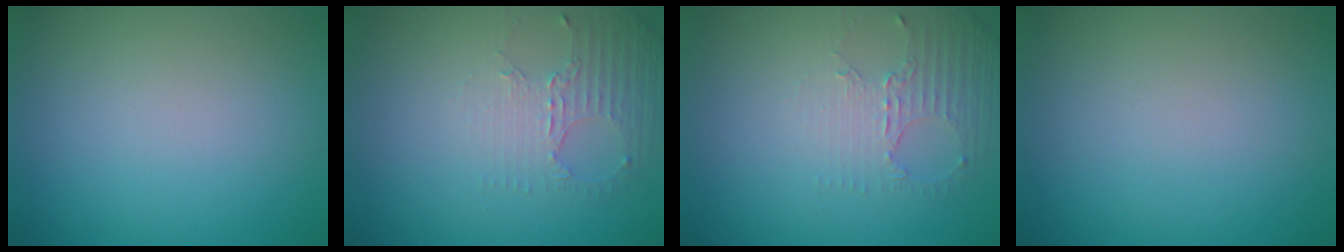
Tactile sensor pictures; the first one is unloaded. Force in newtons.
{"total": 2.6, "press": 2.0, "slide": 1.7}
{"total": 2.6, "press": 2.0, "slide": 1.7}
{"total": 0.0}